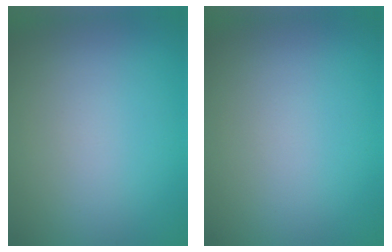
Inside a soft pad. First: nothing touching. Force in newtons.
{"total": 0.0}